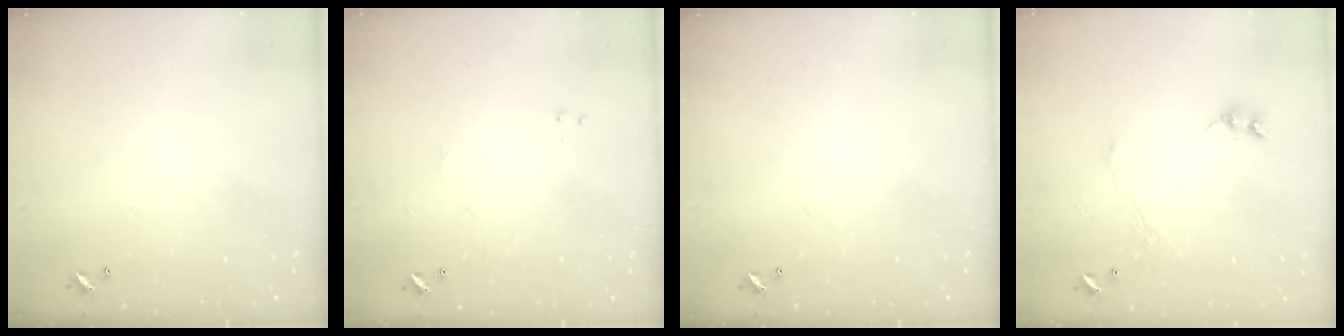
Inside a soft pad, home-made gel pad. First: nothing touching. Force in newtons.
{"total": 1.8, "press": 1.8, "slide": 0.6}
{"total": 0.0}
{"total": 1.0, "press": 0.9, "slide": 0.4}